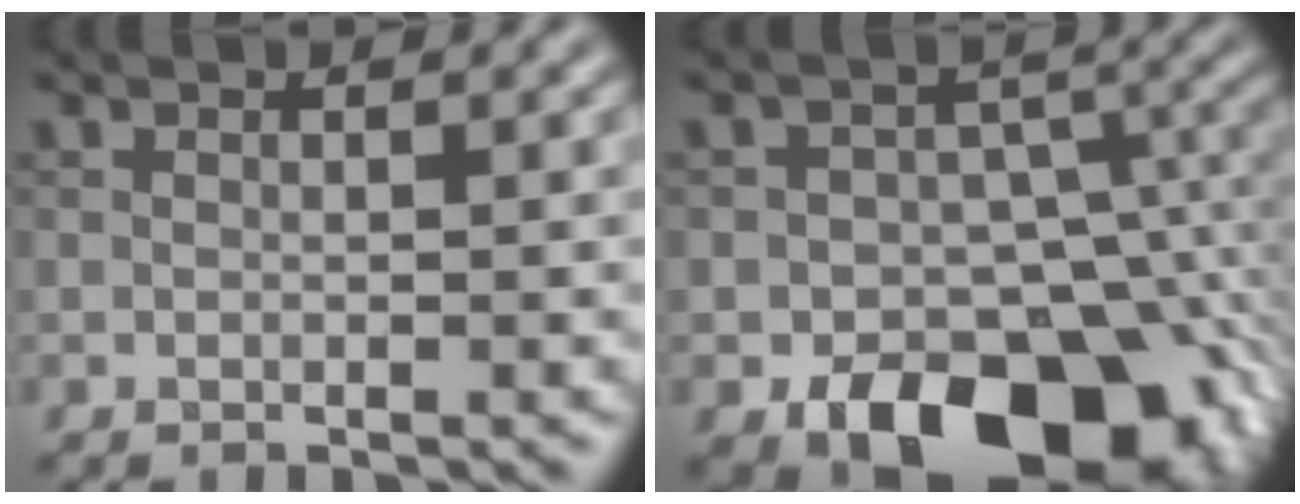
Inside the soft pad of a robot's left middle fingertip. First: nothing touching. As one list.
[{"total": 14.4, "force": [-7.2, 9.1, 8.6], "torque": [-0.108, -0.021, -0.114]}]